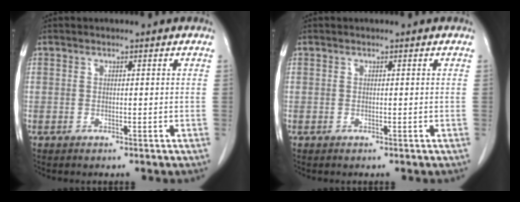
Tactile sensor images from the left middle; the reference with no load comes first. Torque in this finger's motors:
{"motor_torque": [0.37, -0.28, 0.02, 0.01]}